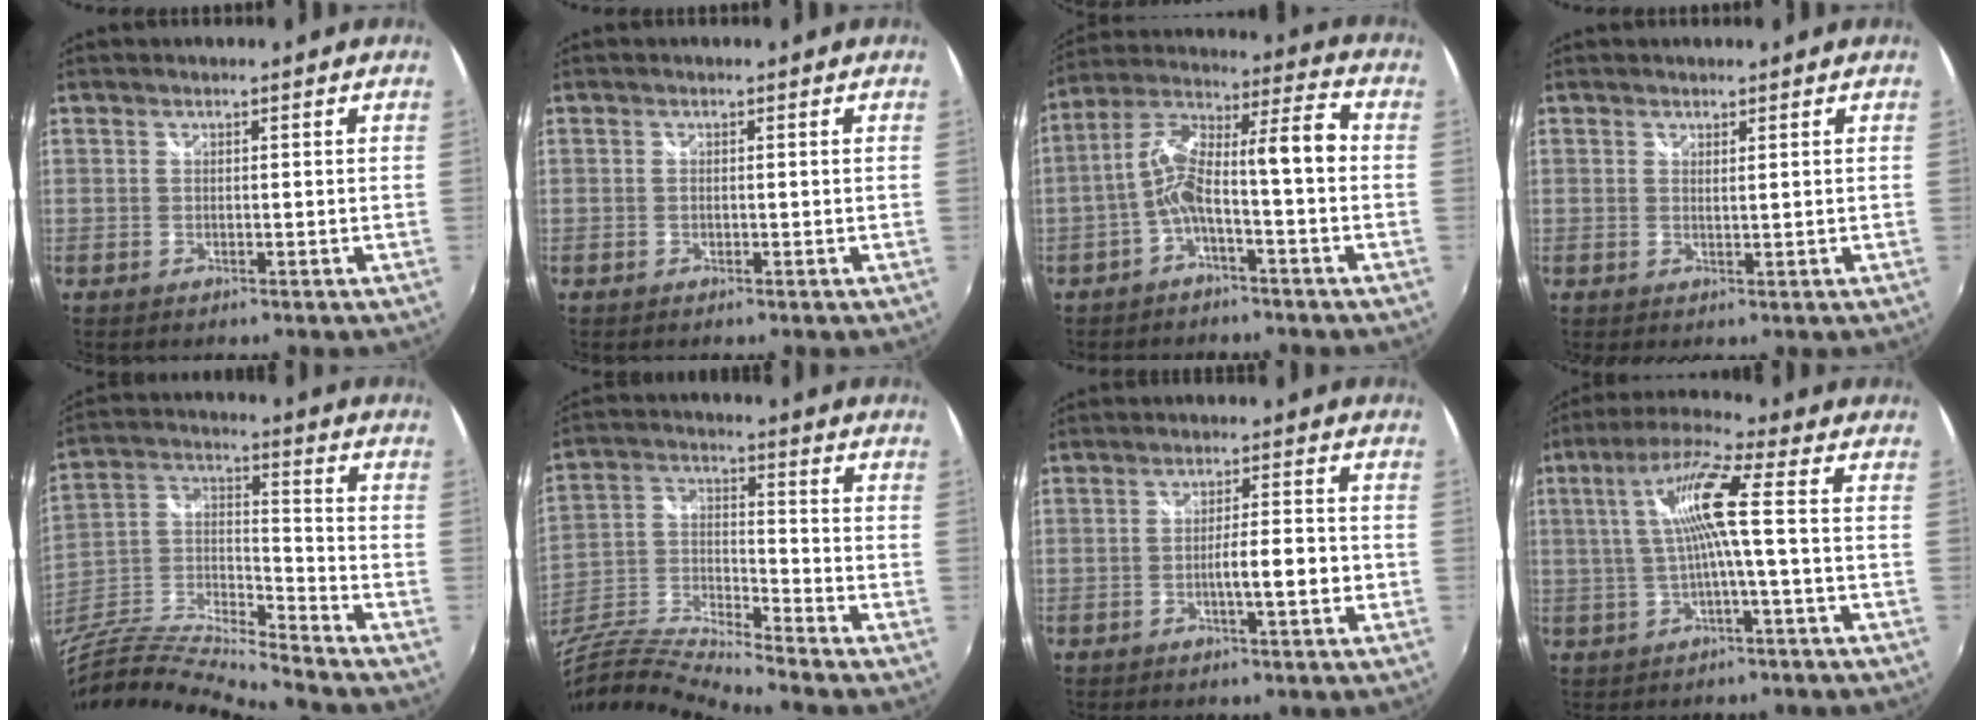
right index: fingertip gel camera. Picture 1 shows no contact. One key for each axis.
{"total": 0.0}
{"total": 11.0, "fx": -2.5, "fy": 2.2, "fz": 10.5, "tx": -0.198, "ty": 0.023, "tz": -0.042}
{"total": 0.9, "fx": 0.7, "fy": -0.6, "fz": 0.0, "tx": 0.001, "ty": -0.004, "tz": 0.009}
{"total": 18.3, "fx": -15.8, "fy": 1.6, "fz": 9.1, "tx": -0.193, "ty": -0.021, "tz": -0.308}
{"total": 15.3, "fx": -13.1, "fy": 0.3, "fz": 7.9, "tx": -0.168, "ty": -0.025, "tz": -0.263}
{"total": 5.0, "fx": -1.7, "fy": 0.3, "fz": 4.7, "tx": -0.080, "ty": -0.001, "tz": -0.024}
{"total": 9.5, "fx": -0.4, "fy": -0.7, "fz": 9.4, "tx": -0.182, "ty": 0.010, "tz": 0.000}